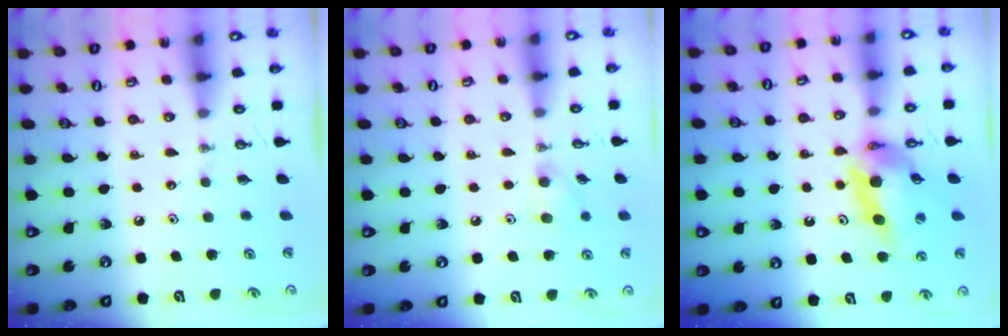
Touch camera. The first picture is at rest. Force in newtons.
{"total": 7.0, "press": 6.8, "slide": 1.5}
{"total": 13.1, "press": 13.1, "slide": 1.2}